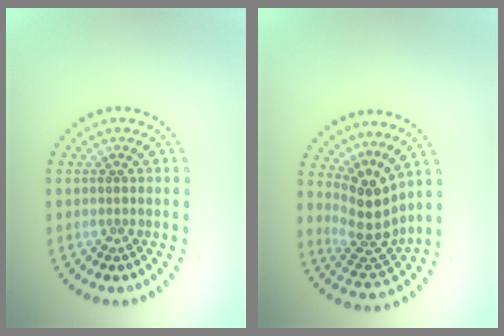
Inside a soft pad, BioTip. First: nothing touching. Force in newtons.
{"total": 3.9, "press": 2.8, "slide": 2.7}